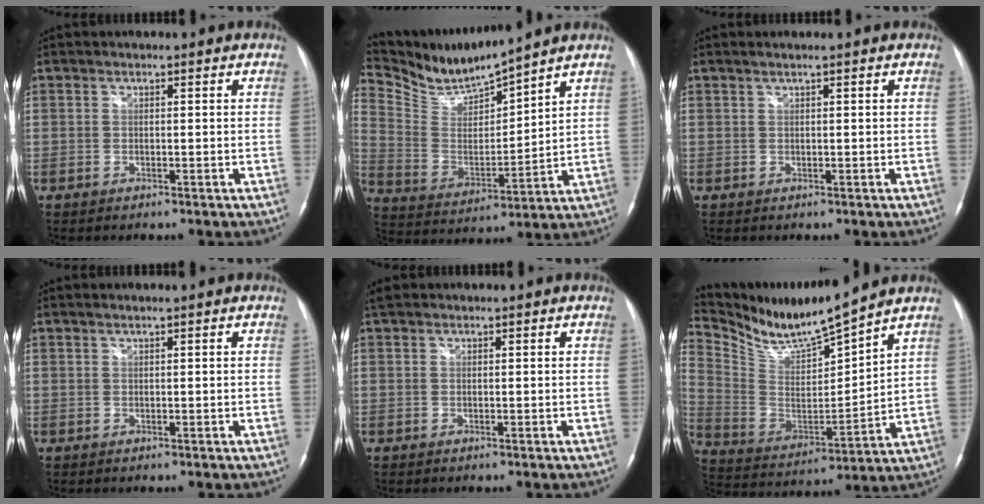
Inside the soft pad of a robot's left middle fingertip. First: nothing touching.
{"total": 11.5, "force": [11.0, -0.6, 3.2], "torque": [-0.082, -0.003, 0.228]}
{"total": 1.0, "force": [0.7, -0.3, 0.7], "torque": [-0.022, 0.009, 0.018]}
{"total": 0.7, "force": [0.5, -0.2, 0.4], "torque": [-0.015, 0.006, 0.015]}
{"total": 1.2, "force": [0.9, 0.7, 0.3], "torque": [-0.011, 0.019, 0.018]}
{"total": 13.5, "force": [12.4, -0.5, 5.4], "torque": [-0.117, -0.013, 0.243]}